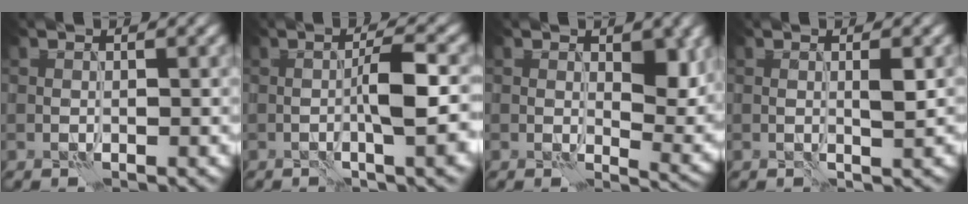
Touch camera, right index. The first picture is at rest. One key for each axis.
{"total": 5.1, "fx": -0.9, "fy": 0.6, "fz": 4.9, "tx": -0.082, "ty": 0.010, "tz": -0.018}
{"total": 4.4, "fx": 1.2, "fy": 2.3, "fz": 3.5, "tx": -0.042, "ty": -0.012, "tz": 0.022}
{"total": 1.4, "fx": 0.1, "fy": 0.1, "fz": 1.4, "tx": -0.025, "ty": 0.000, "tz": 0.001}